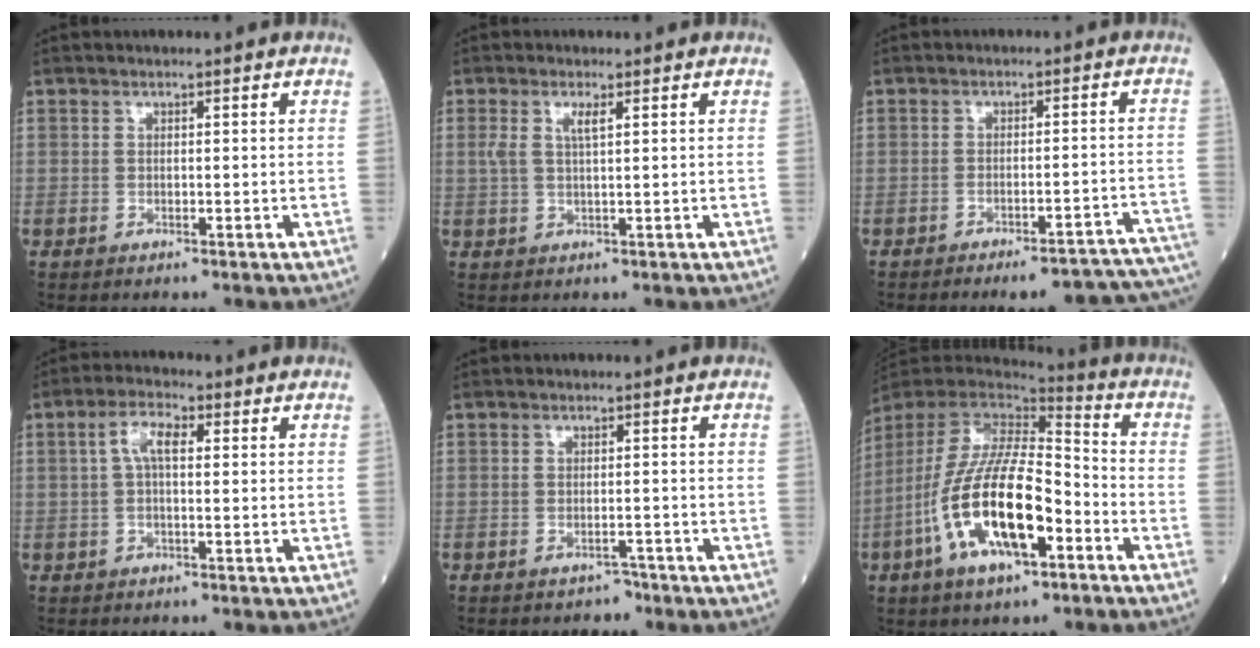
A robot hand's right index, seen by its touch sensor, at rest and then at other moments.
{"total": 2.7, "force": [1.1, 0.6, 2.4], "torque": [-0.057, 0.007, 0.023]}
{"total": 14.1, "force": [-13.2, 0.9, 4.8], "torque": [0.001, 0.022, -0.151]}
{"total": 4.4, "force": [1.0, 1.5, 4.1], "torque": [-0.087, 0.017, 0.020]}
{"total": 1.4, "force": [-1.1, 0.7, 0.3], "torque": [-0.003, 0.001, -0.016]}
{"total": 18.6, "force": [-7.1, 5.3, 16.3], "torque": [-0.355, -0.013, -0.128]}